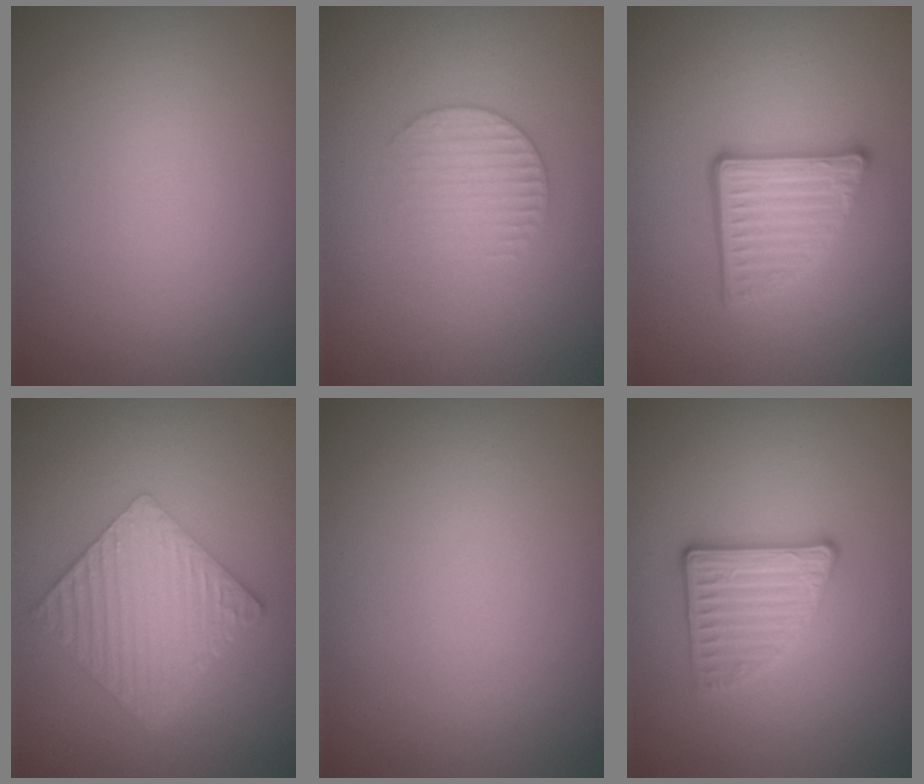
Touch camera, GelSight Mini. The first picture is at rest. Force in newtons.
{"total": 1.9, "press": 1.9, "slide": 0.3}
{"total": 4.2, "press": 3.3, "slide": 2.6}
{"total": 6.4, "press": 4.4, "slide": 4.7}
{"total": 0.0}
{"total": 3.1, "press": 2.9, "slide": 1.1}